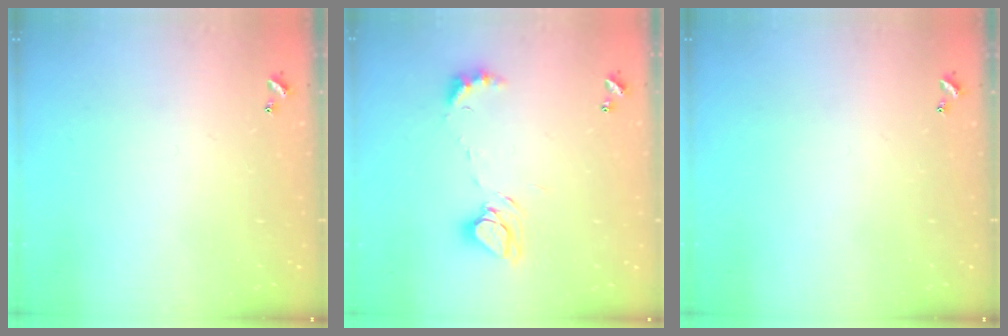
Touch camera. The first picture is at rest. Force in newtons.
{"total": 8.4, "press": 8.4, "slide": 1.0}
{"total": 0.0}